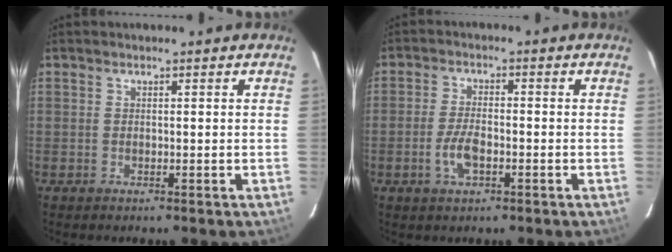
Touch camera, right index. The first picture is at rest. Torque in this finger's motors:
{"motor_torque": [0.71, -0.24, 0.31, 0.06]}